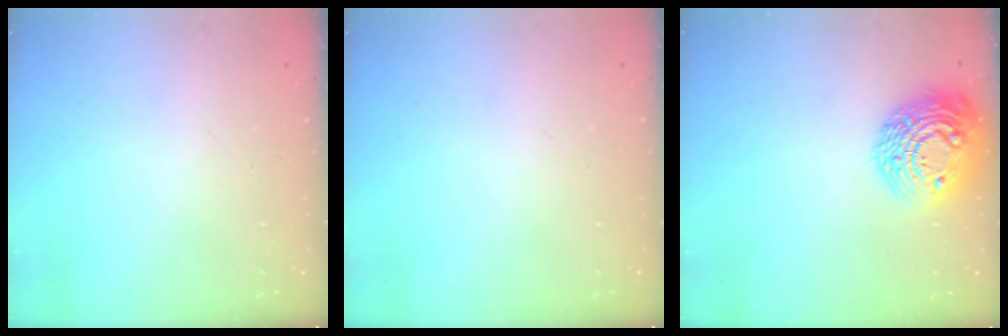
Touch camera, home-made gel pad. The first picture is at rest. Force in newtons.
{"total": 0.0}
{"total": 17.9, "press": 17.8, "slide": 1.1}